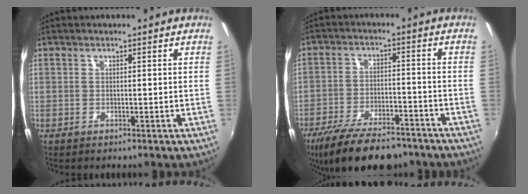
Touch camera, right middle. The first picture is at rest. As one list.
[{"total": 17.2, "force": [-13.3, 6.1, 9.0], "torque": [-0.187, -0.030, -0.211]}]